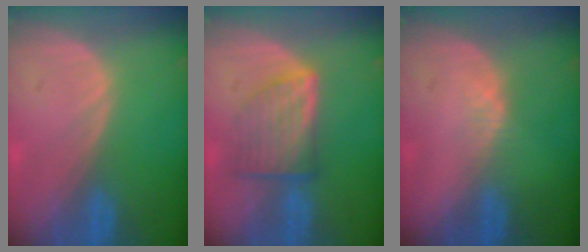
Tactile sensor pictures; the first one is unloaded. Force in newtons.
{"total": 7.1, "press": 6.4, "slide": 2.9}
{"total": 1.4, "press": 1.2, "slide": 0.7}